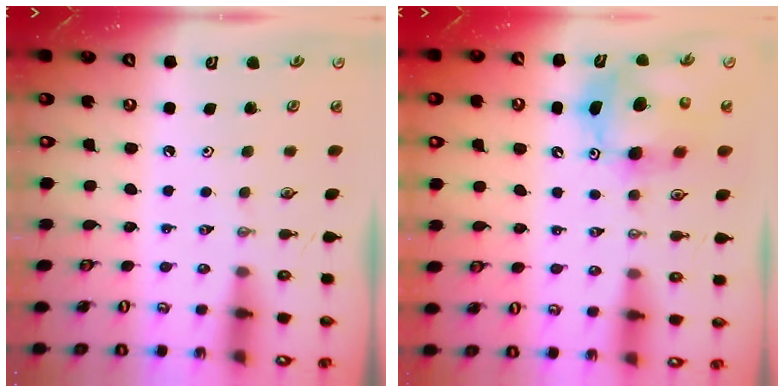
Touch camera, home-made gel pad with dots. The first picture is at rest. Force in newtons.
{"total": 11.8, "press": 11.6, "slide": 2.3}